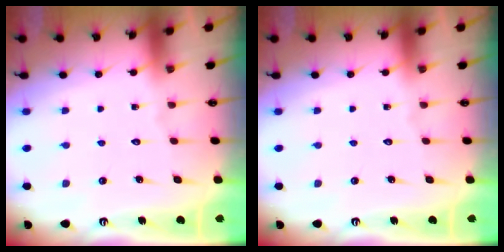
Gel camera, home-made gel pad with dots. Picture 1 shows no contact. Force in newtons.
{"total": 0.0}